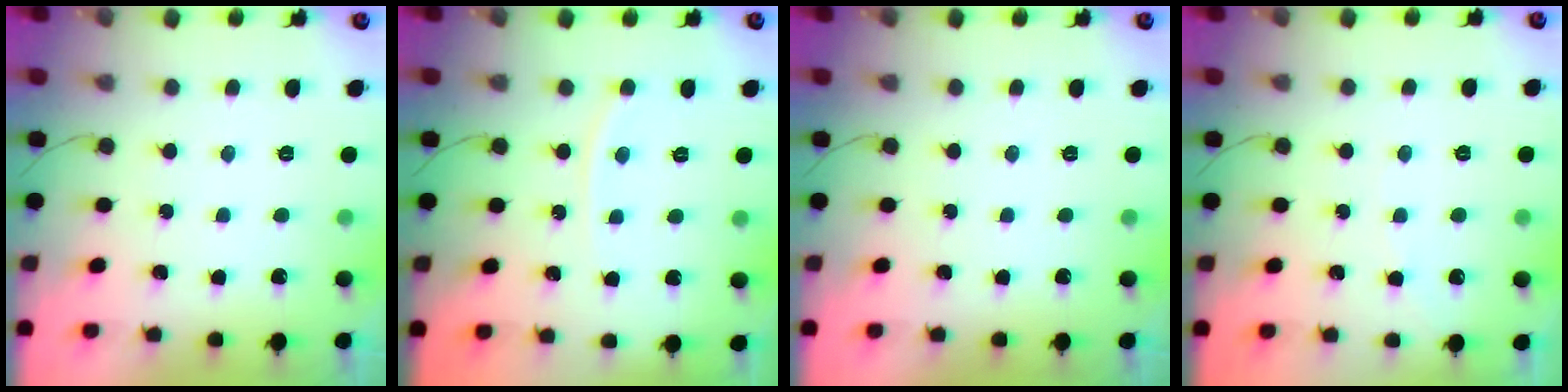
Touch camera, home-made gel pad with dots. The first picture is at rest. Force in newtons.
{"total": 4.1, "press": 4.1, "slide": 0.4}
{"total": 0.0}
{"total": 2.3, "press": 2.3, "slide": 0.3}